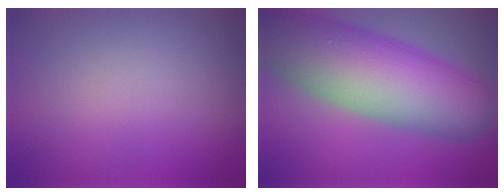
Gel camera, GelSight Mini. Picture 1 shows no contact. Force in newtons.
{"total": 13.2, "press": 13.2, "slide": 0.7}